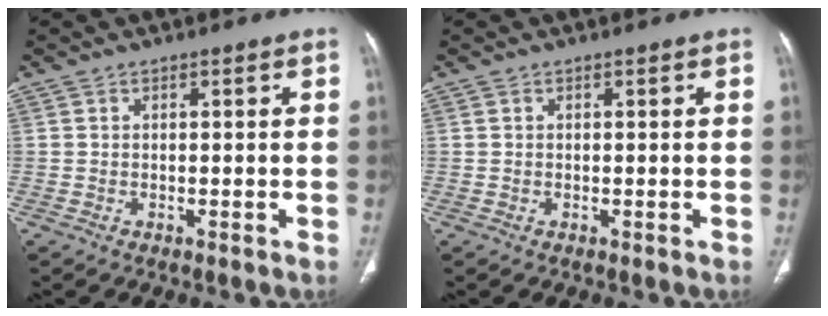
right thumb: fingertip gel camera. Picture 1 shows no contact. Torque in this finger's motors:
{"motor_torque": [0.35, 0.32, 0.08, -0.11, 0.00]}